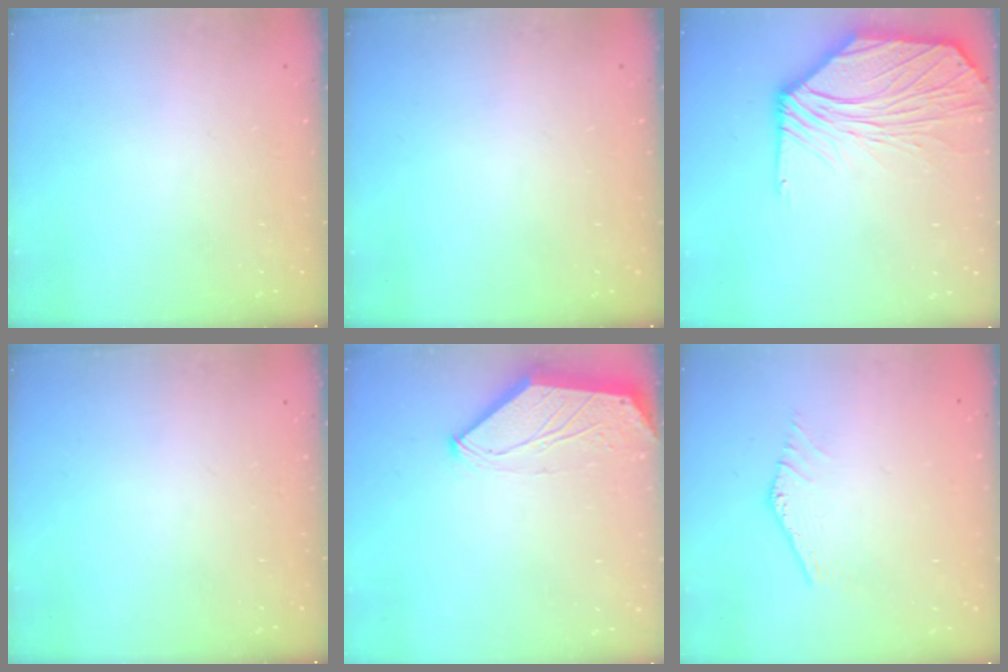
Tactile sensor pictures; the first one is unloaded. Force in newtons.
{"total": 0.0}
{"total": 10.3, "press": 10.2, "slide": 1.5}
{"total": 0.0}
{"total": 0.0}
{"total": 0.7, "press": 0.7, "slide": 0.3}